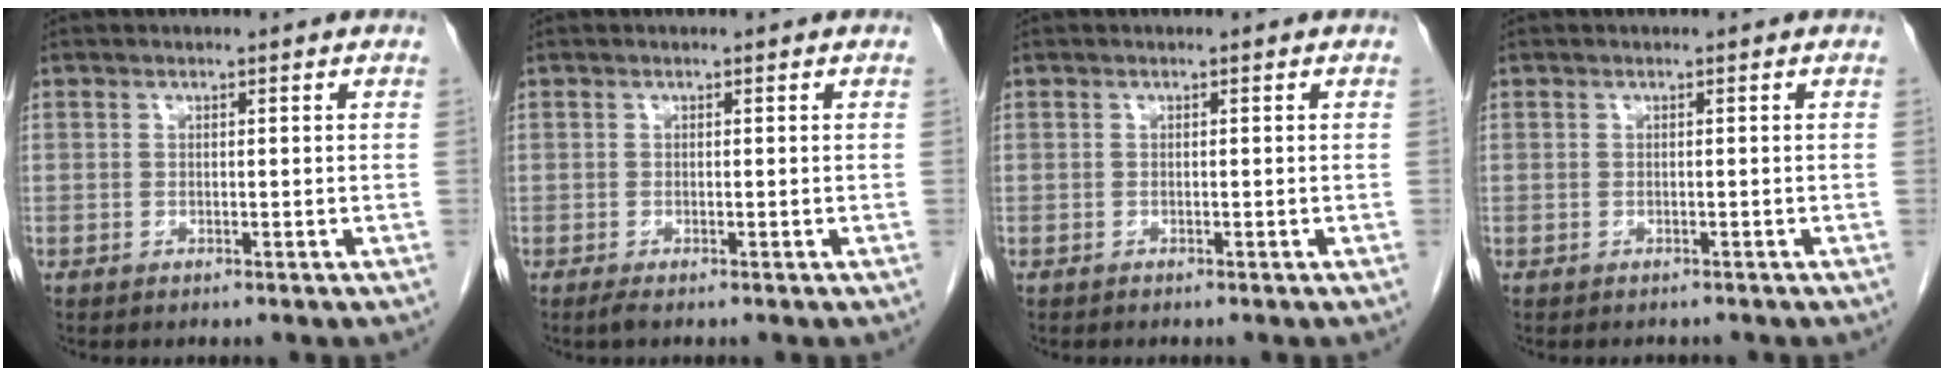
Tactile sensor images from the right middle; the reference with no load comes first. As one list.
[{"total": 0.8, "force": [-0.6, 0.0, 0.6], "torque": [-0.016, -0.005, -0.012]}, {"total": 0.0}, {"total": 1.2, "force": [-1.1, 0.4, 0.2], "torque": [-0.008, -0.002, -0.014]}]